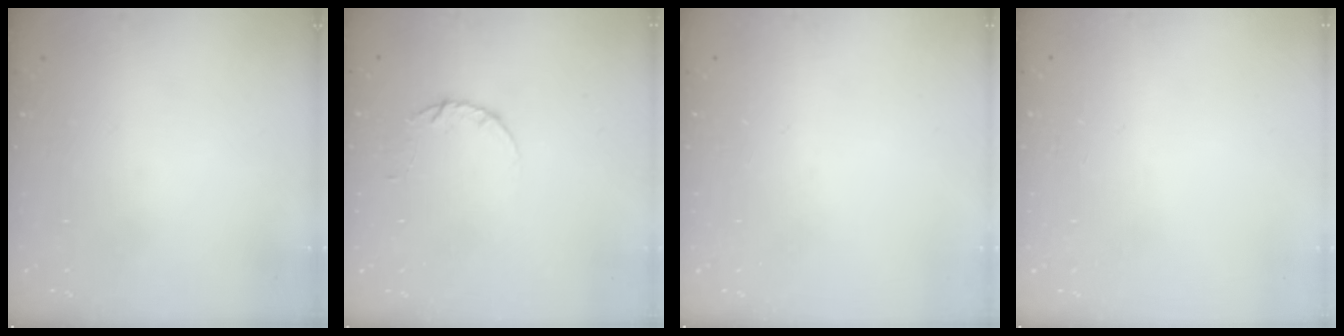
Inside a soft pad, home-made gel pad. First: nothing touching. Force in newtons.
{"total": 3.4, "press": 3.4, "slide": 0.4}
{"total": 0.0}
{"total": 2.6, "press": 2.6, "slide": 0.2}